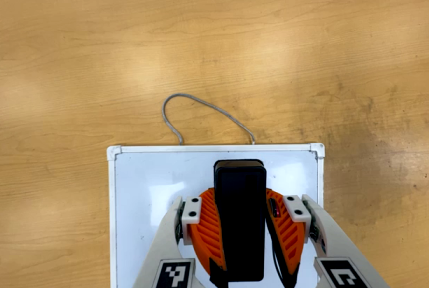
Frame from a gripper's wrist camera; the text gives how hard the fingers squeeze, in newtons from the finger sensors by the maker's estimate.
{"total": 9.3, "left": 7.5, "right": 11.2}